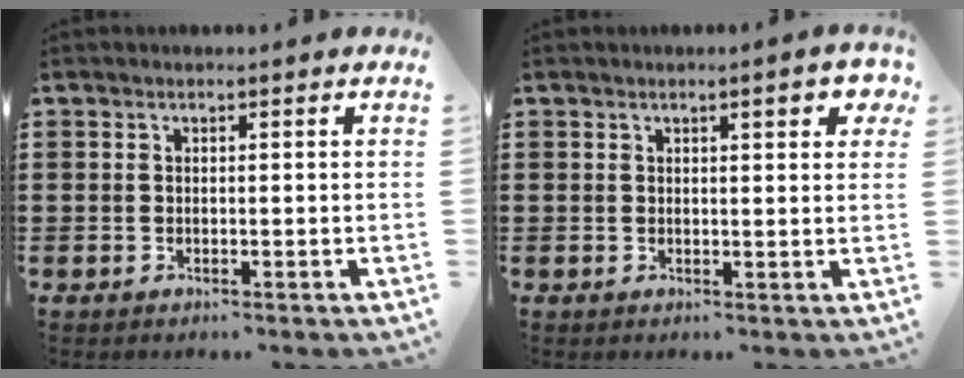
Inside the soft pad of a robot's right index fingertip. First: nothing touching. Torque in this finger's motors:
{"motor_torque": [0.18, -0.04, 0.06, 0.03]}